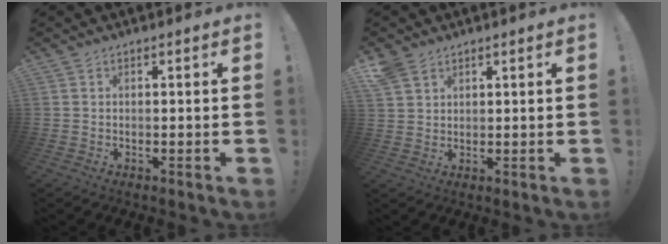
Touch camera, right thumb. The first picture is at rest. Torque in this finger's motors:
{"motor_torque": [-0.40, 1.59, 0.58, 0.40, 0.08]}